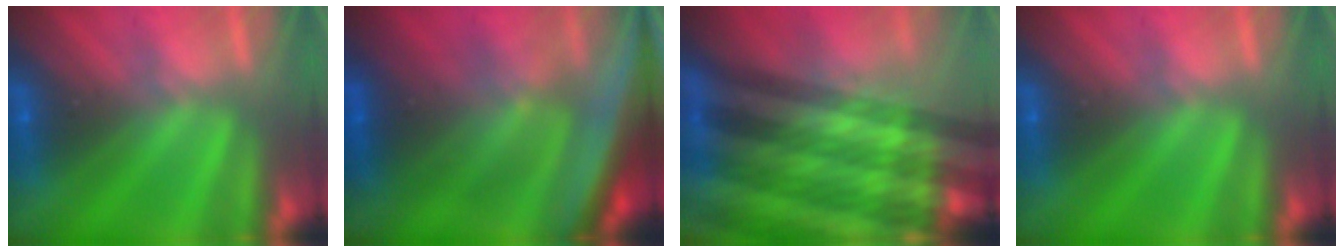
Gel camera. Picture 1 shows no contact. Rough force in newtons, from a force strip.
{"total": 6.9}
{"total": 5.6}
{"total": 0.0}